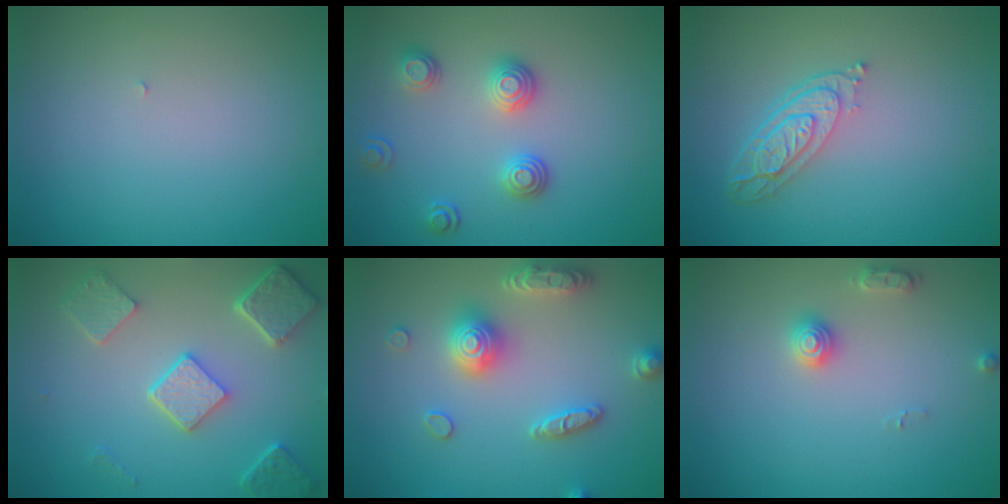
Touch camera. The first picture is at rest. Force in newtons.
{"total": 2.9, "press": 2.5, "slide": 1.5}
{"total": 3.8, "press": 2.9, "slide": 2.5}
{"total": 5.5, "press": 4.2, "slide": 3.5}
{"total": 4.1, "press": 4.0, "slide": 0.8}
{"total": 2.0, "press": 2.0, "slide": 0.3}